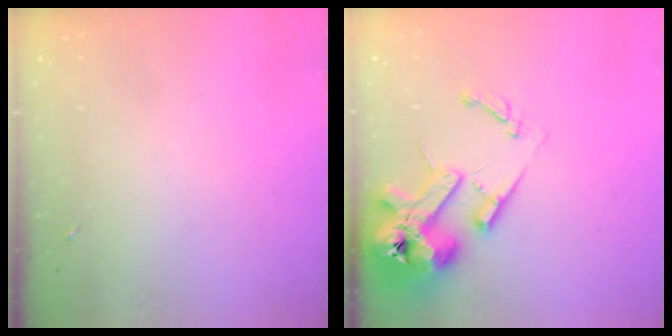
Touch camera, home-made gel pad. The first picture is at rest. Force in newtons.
{"total": 17.7, "press": 17.6, "slide": 2.4}